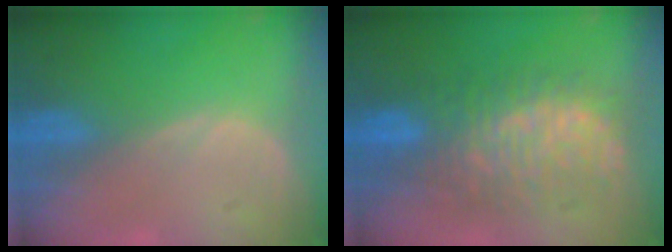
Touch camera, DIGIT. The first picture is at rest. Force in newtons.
{"total": 10.5, "press": 10.4, "slide": 1.2}